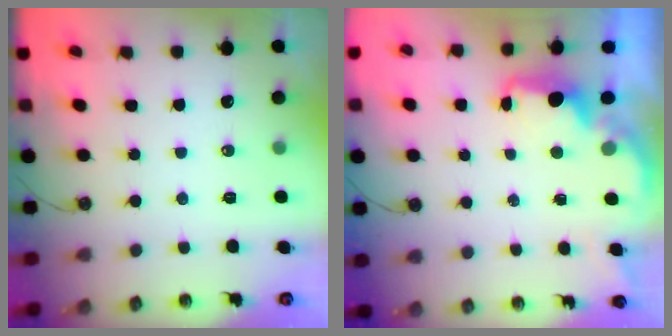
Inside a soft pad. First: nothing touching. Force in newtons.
{"total": 2.0, "press": 1.8, "slide": 0.7}